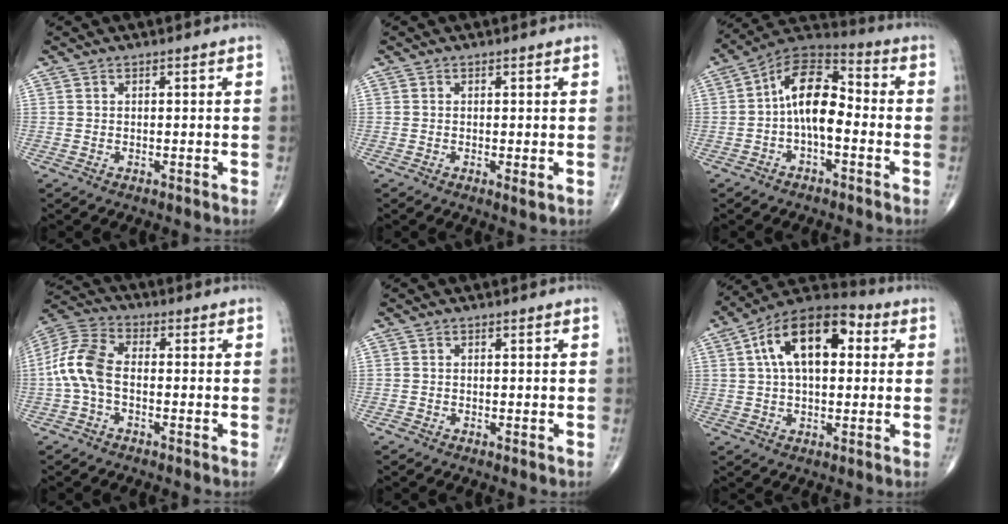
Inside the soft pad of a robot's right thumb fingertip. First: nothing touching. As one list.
[{"total": 1.3, "force": [-0.3, 0.3, 1.2], "torque": [-0.027, -0.008, -0.006]}, {"total": 12.1, "force": [-1.3, 6.4, 10.2], "torque": [-0.157, 0.044, -0.036]}, {"total": 9.5, "force": [-1.3, 5.3, 7.7], "torque": [-0.170, 0.028, -0.038]}, {"total": 0.5, "force": [-0.3, 0.3, 0.3], "torque": [-0.005, -0.001, -0.007]}, {"total": 16.2, "force": [3.8, 8.7, 13.1], "torque": [-0.199, 0.029, 0.052]}]